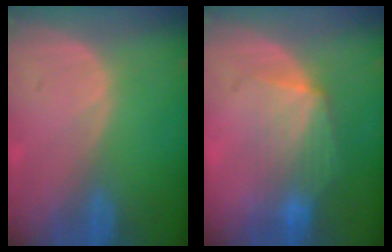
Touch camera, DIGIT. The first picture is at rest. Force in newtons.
{"total": 7.0, "press": 6.5, "slide": 2.5}